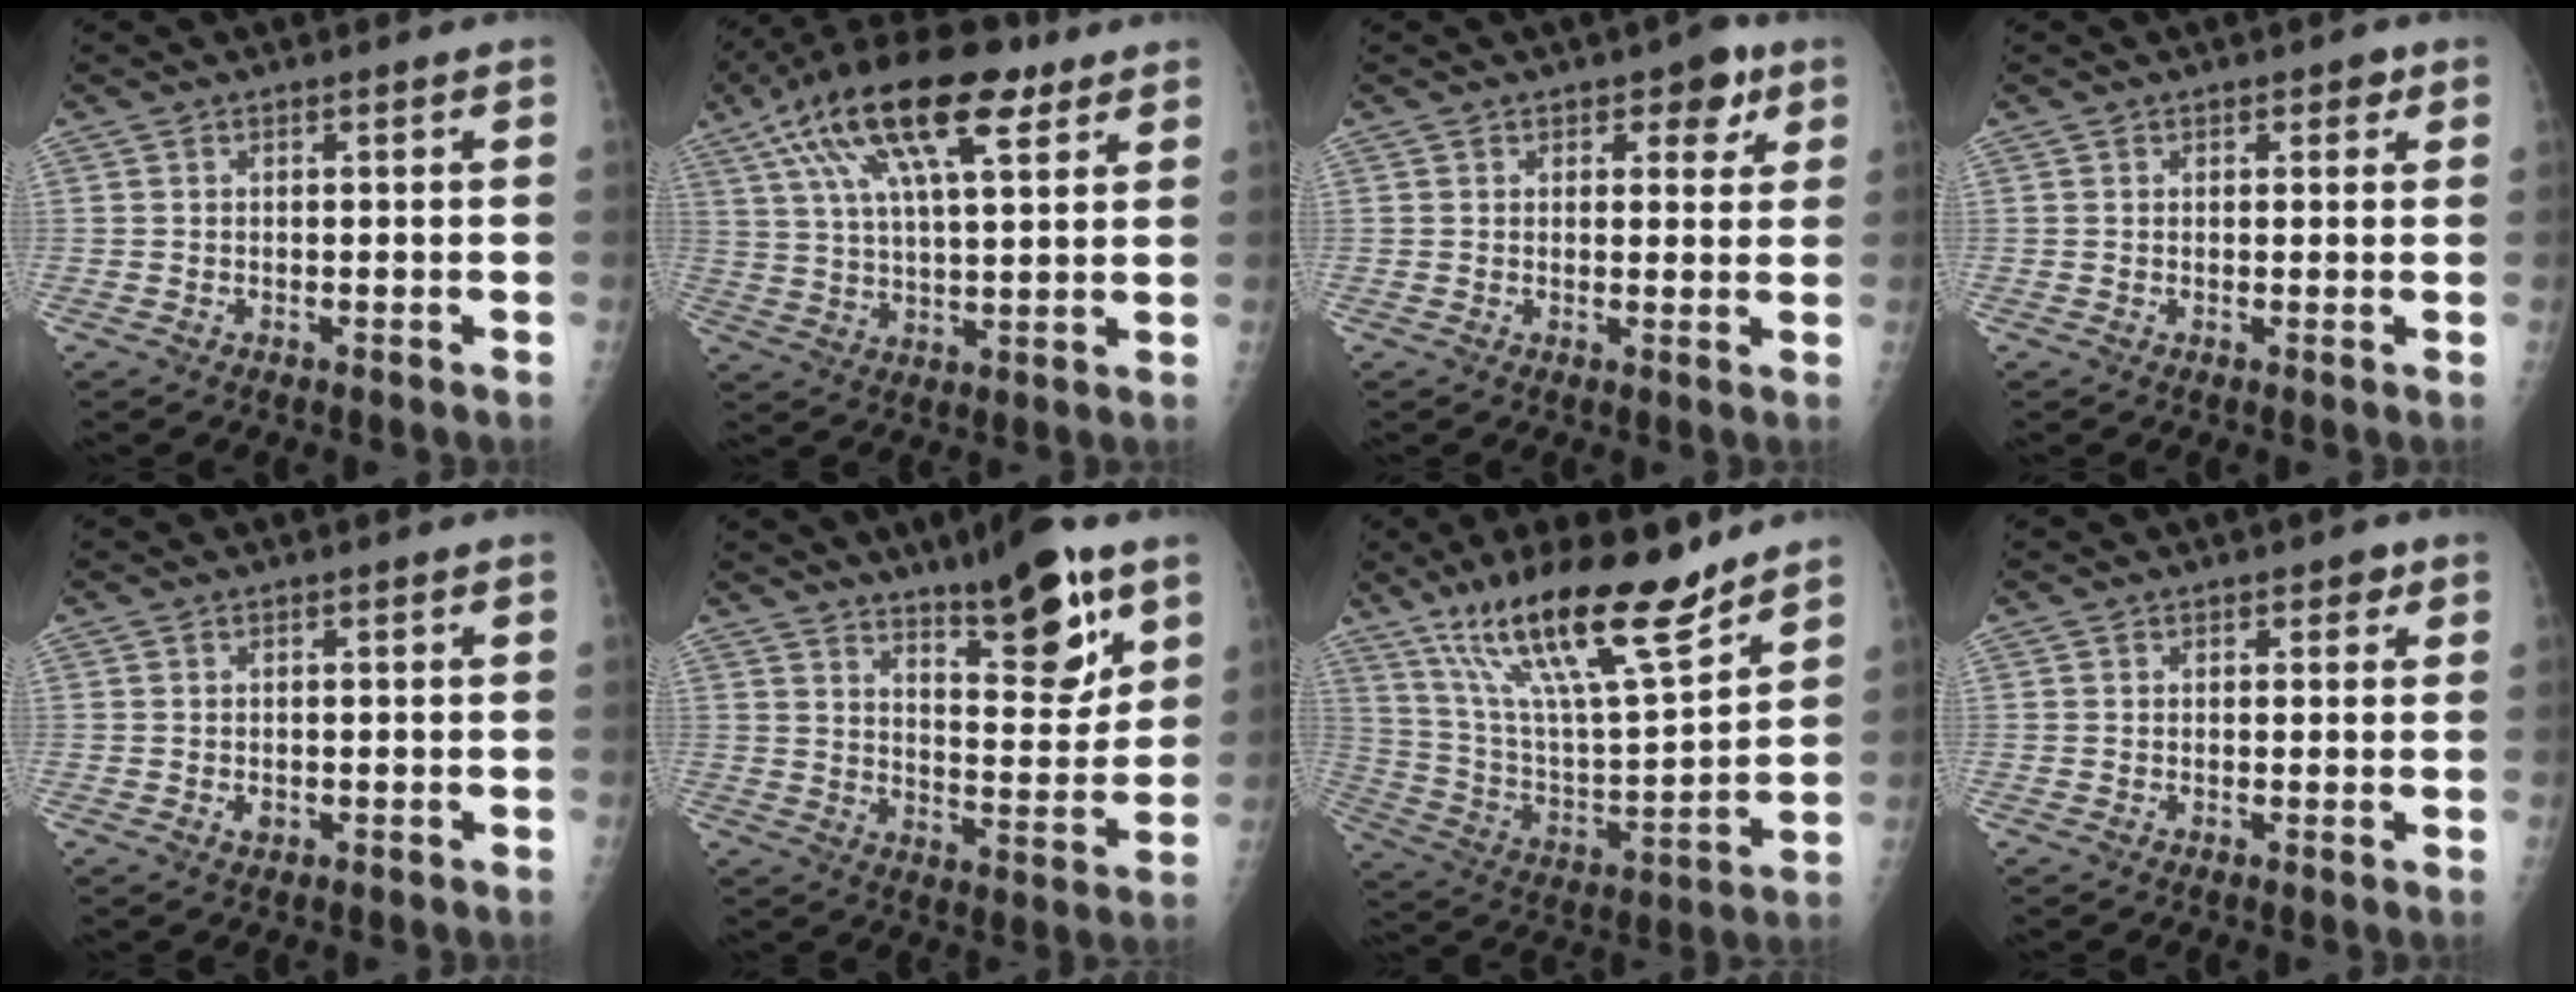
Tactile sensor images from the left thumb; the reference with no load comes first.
{"total": 19.8, "force": [10.1, 7.3, 15.4], "torque": [-0.271, -0.001, 0.172]}
{"total": 5.1, "force": [2.5, 3.2, 3.0], "torque": [-0.002, -0.008, 0.026]}
{"total": 2.0, "force": [1.0, 1.3, 1.1], "torque": [0.005, -0.002, 0.009]}
{"total": 1.2, "force": [-0.2, 1.0, 0.8], "torque": [-0.008, 0.000, -0.001]}
{"total": 15.4, "force": [9.6, 4.5, 11.2], "torque": [-0.132, -0.062, 0.153]}
{"total": 22.2, "force": [15.6, 4.7, 15.1], "torque": [-0.244, -0.071, 0.279]}
{"total": 2.1, "force": [1.0, 1.5, 1.1], "torque": [0.007, -0.001, 0.008]}